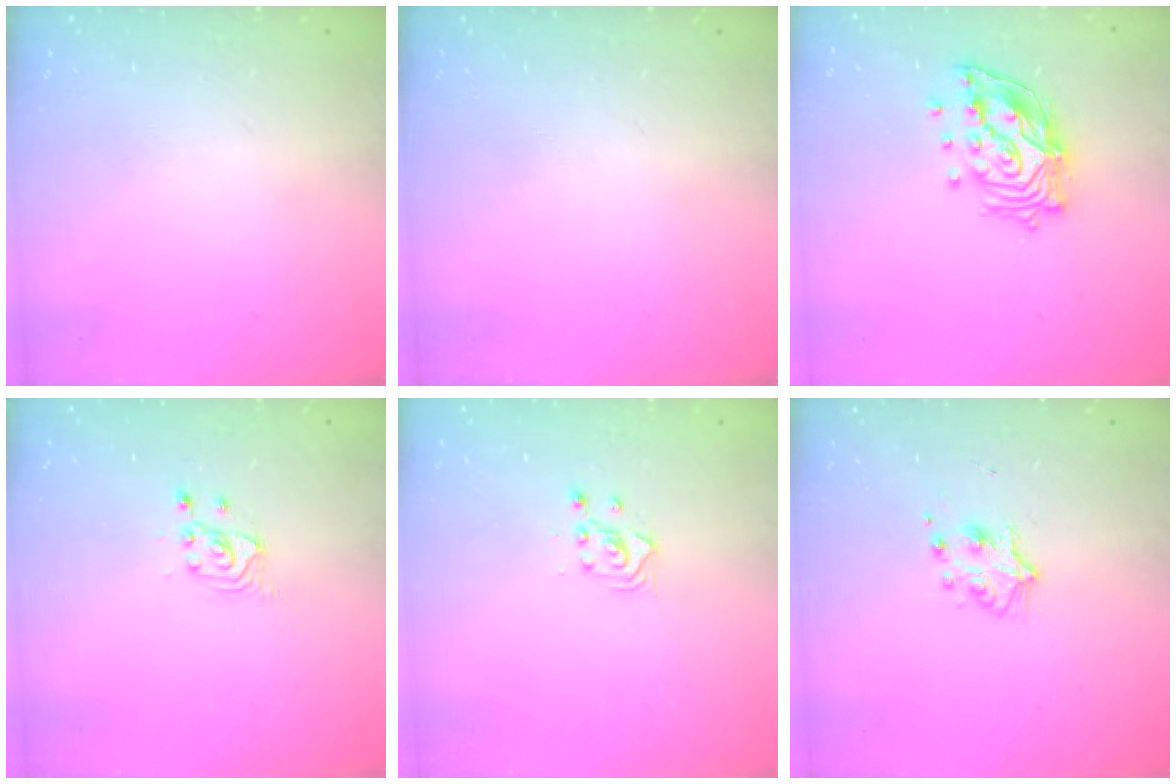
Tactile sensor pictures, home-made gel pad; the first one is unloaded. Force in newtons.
{"total": 0.0}
{"total": 16.0, "press": 15.9, "slide": 2.0}
{"total": 2.7, "press": 2.7, "slide": 0.2}
{"total": 2.3, "press": 2.3, "slide": 0.3}
{"total": 5.5, "press": 5.4, "slide": 0.7}